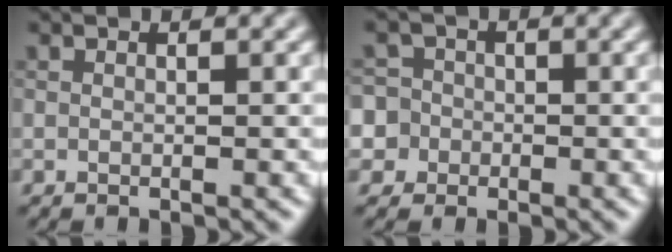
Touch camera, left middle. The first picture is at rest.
{"total": 6.3, "force": [-1.5, 5.9, 1.3], "torque": [-0.027, 0.018, -0.062]}